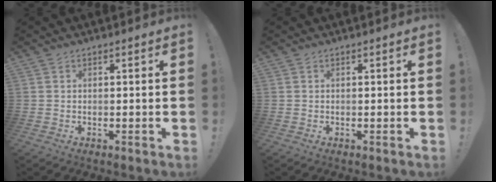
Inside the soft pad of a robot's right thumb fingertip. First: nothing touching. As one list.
[{"total": 0.0}]